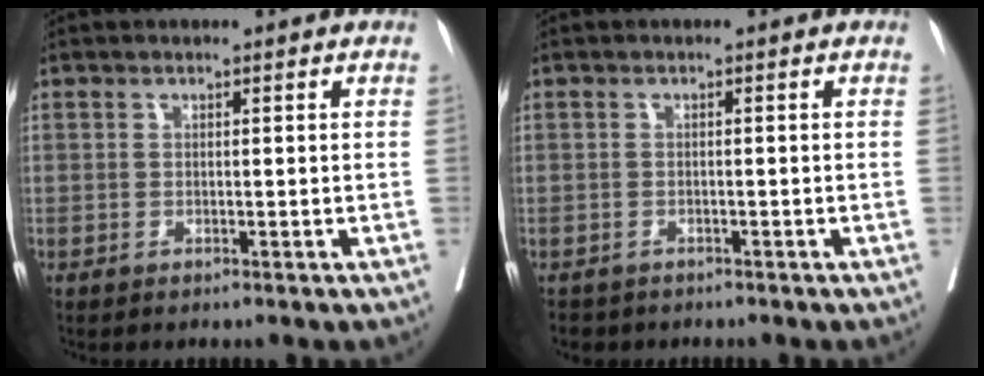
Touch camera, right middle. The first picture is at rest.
{"total": 2.6, "force": [-2.2, 1.4, 0.3], "torque": [-0.010, -0.001, -0.031]}